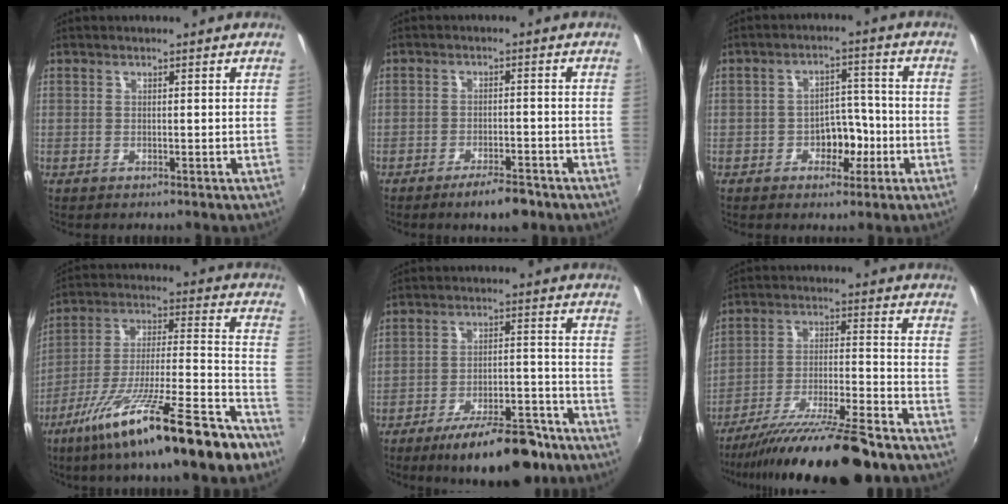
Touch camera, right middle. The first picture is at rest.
{"total": 5.3, "force": [-3.9, 1.5, 3.2], "torque": [-0.064, -0.002, -0.062]}
{"total": 5.8, "force": [-2.4, 4.2, 3.2], "torque": [-0.047, 0.013, -0.032]}
{"total": 23.1, "force": [-15.8, 1.9, 16.8], "torque": [-0.270, -0.039, -0.255]}
{"total": 15.5, "force": [-11.8, 4.7, 8.9], "torque": [-0.143, -0.003, -0.167]}
{"total": 19.7, "force": [-16.1, 1.7, 11.1], "torque": [-0.205, -0.044, -0.259]}